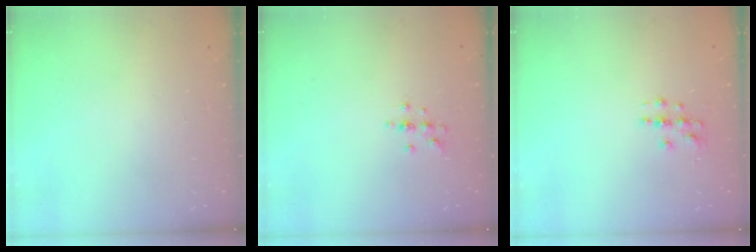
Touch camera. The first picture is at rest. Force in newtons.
{"total": 4.1, "press": 4.1, "slide": 0.4}
{"total": 3.1, "press": 3.1, "slide": 0.2}